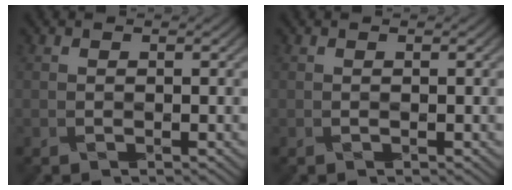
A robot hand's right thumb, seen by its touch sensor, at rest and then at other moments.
{"total": 0.0}